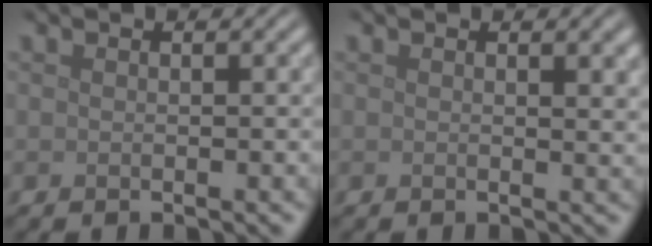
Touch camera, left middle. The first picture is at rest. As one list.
[{"total": 1.3, "force": [0.7, 0.3, 1.0], "torque": [-0.009, 0.000, 0.011]}]